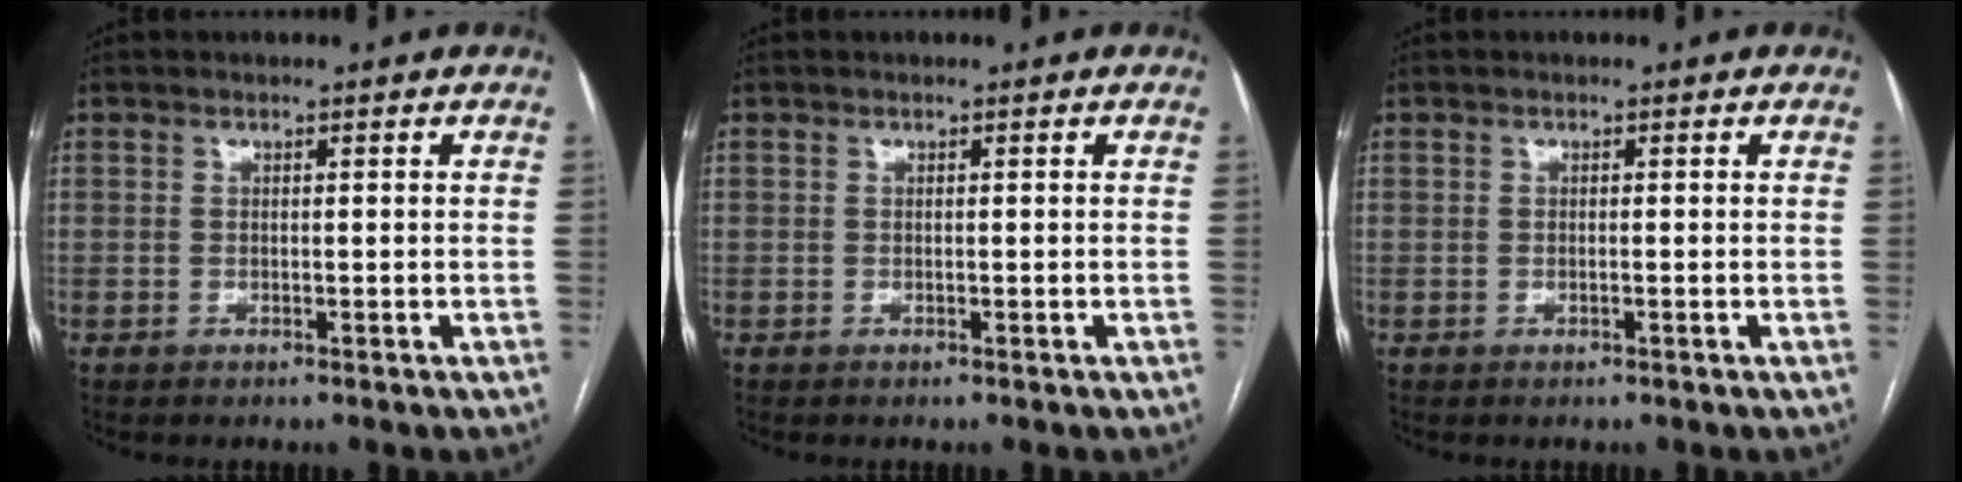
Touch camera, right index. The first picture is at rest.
{"total": 0.0}
{"total": 0.0}